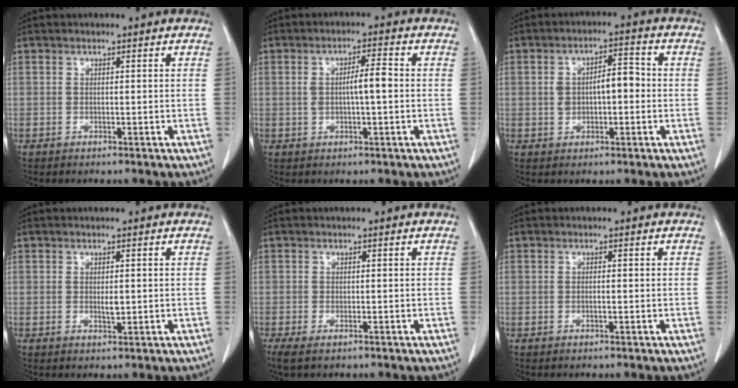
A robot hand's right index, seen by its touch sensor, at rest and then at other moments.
{"total": 4.4, "force": [0.0, 0.7, 4.3], "torque": [-0.074, 0.009, 0.000]}
{"total": 6.0, "force": [0.0, 2.8, 5.3], "torque": [-0.093, 0.025, 0.000]}
{"total": 1.4, "force": [0.0, 0.5, 1.3], "torque": [-0.024, -0.003, 0.002]}
{"total": 3.6, "force": [-2.3, 1.3, 2.4], "torque": [-0.045, -0.009, -0.035]}
{"total": 0.6, "force": [-0.1, 0.1, 0.6], "torque": [-0.011, 0.000, -0.002]}